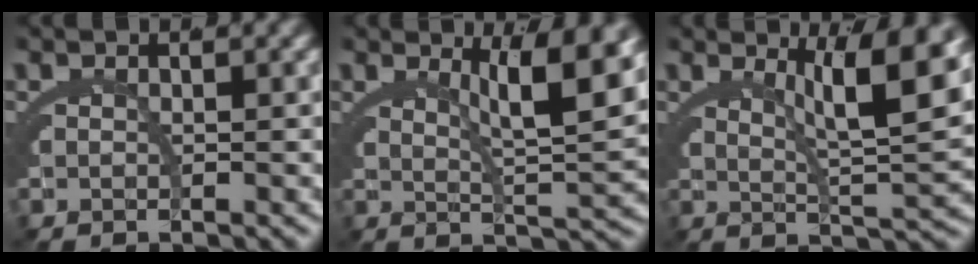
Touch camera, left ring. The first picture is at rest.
{"total": 6.1, "force": [2.5, 0.8, 5.5], "torque": [-0.075, -0.005, 0.045]}
{"total": 7.0, "force": [2.8, 1.1, 6.3], "torque": [-0.086, -0.001, 0.048]}